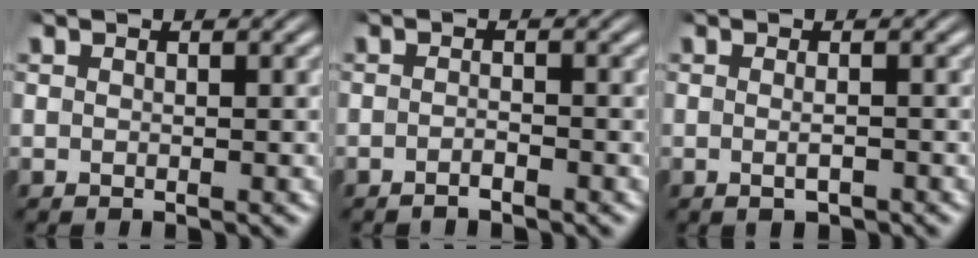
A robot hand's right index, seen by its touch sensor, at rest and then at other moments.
{"total": 1.4, "force": [-1.4, 0.1, 0.4], "torque": [-0.010, -0.002, -0.025]}
{"total": 1.5, "force": [-1.1, 0.3, 1.0], "torque": [-0.020, -0.005, -0.014]}